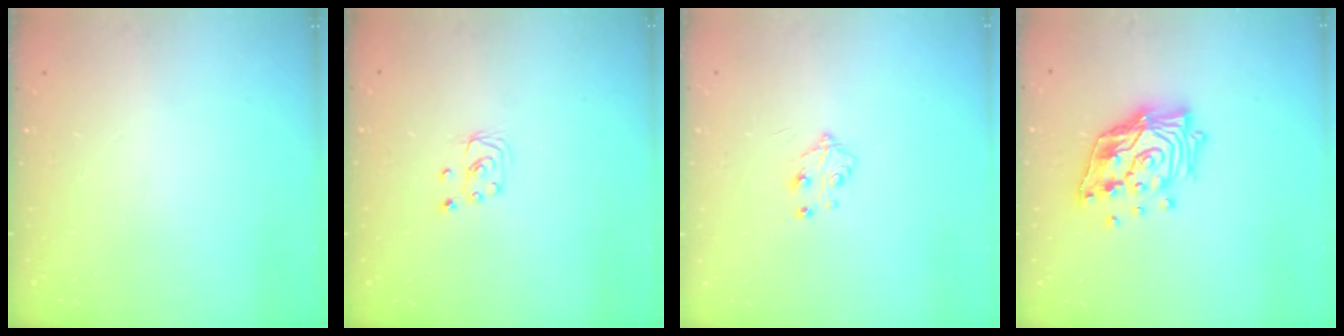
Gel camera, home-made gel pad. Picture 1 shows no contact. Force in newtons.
{"total": 3.2, "press": 3.2, "slide": 0.2}
{"total": 4.9, "press": 4.9, "slide": 0.7}
{"total": 16.6, "press": 16.4, "slide": 2.7}